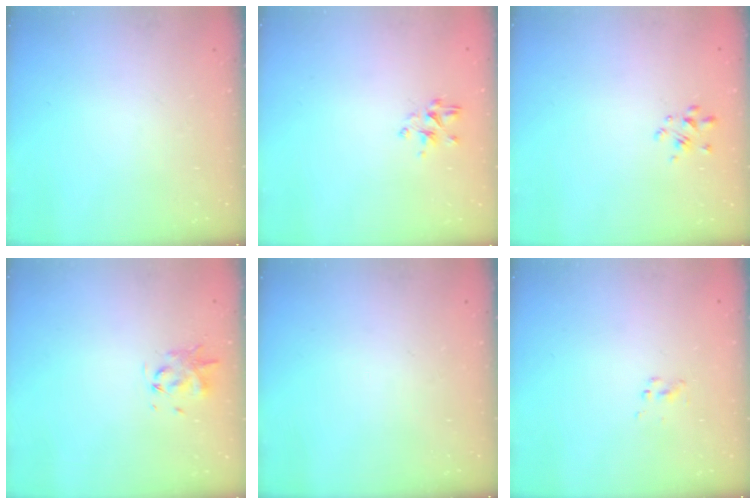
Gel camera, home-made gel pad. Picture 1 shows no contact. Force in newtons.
{"total": 2.9, "press": 2.8, "slide": 0.6}
{"total": 2.6, "press": 2.4, "slide": 1.0}
{"total": 3.3, "press": 3.3, "slide": 0.5}
{"total": 0.0}
{"total": 1.5, "press": 1.5, "slide": 0.1}